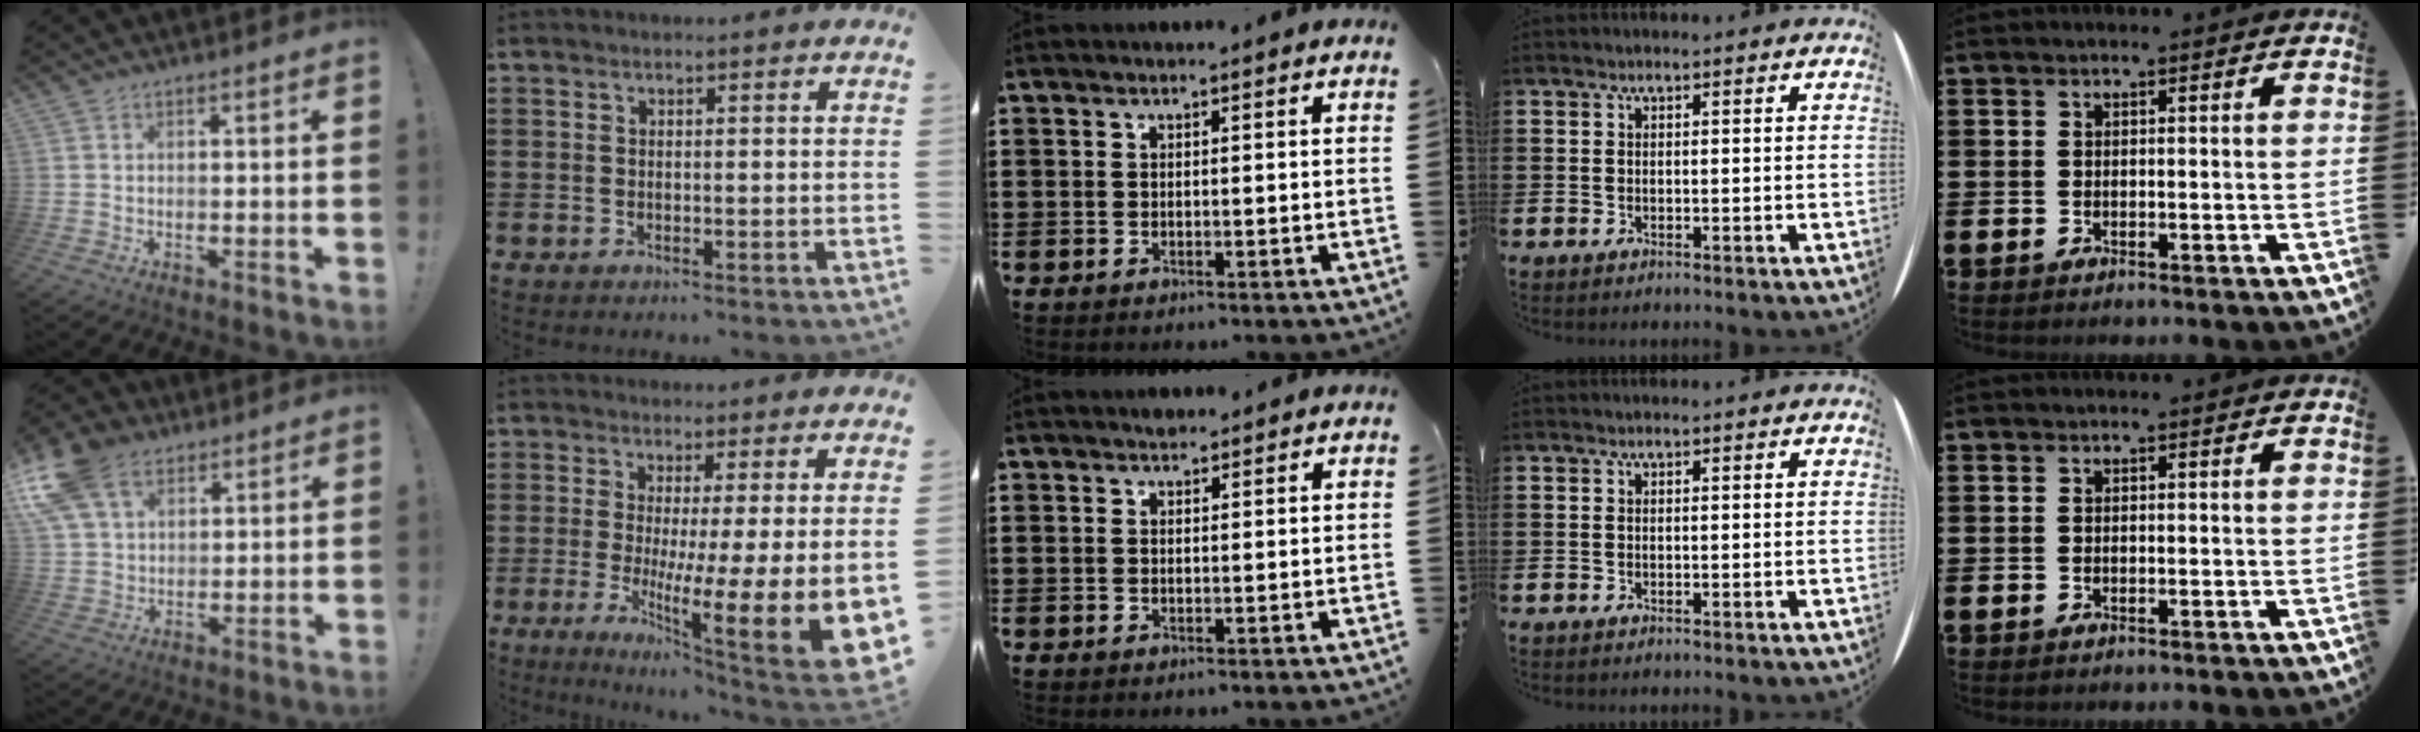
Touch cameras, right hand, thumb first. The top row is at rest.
{"thumb": {"total": 14.6, "force": [7.6, 9.7, 7.9], "torque": [-0.163, -0.033, 0.145]}, "index": {"total": 9.0, "force": [-0.4, 1.9, 8.8], "torque": [-0.141, -0.051, -0.004]}, "middle": {"total": 1.0, "force": [0.9, 0.4, 0.0], "torque": [-0.003, -0.001, 0.017]}}